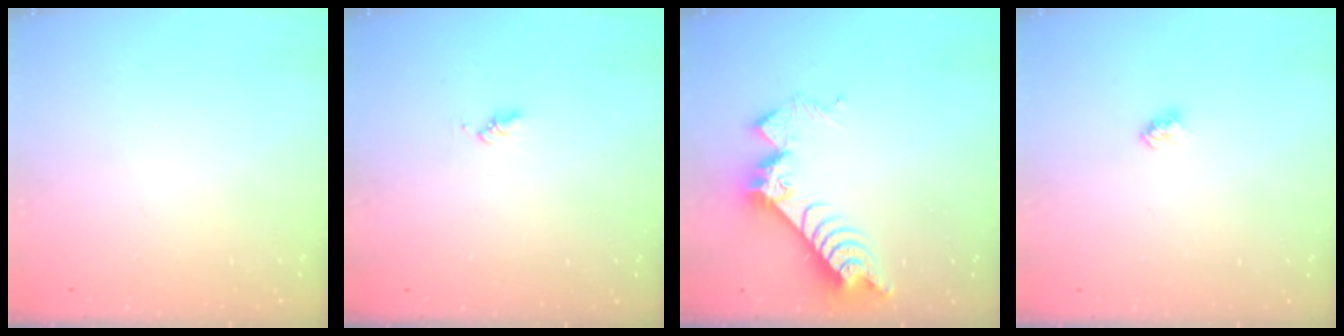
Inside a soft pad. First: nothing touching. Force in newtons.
{"total": 1.6, "press": 1.6, "slide": 0.3}
{"total": 9.8, "press": 9.7, "slide": 0.9}
{"total": 2.4, "press": 2.4, "slide": 0.2}